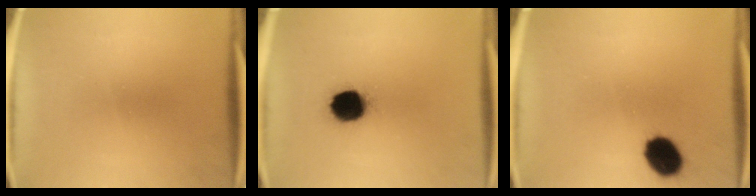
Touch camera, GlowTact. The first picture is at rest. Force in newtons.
{"total": 11.9}
{"total": 9.2}